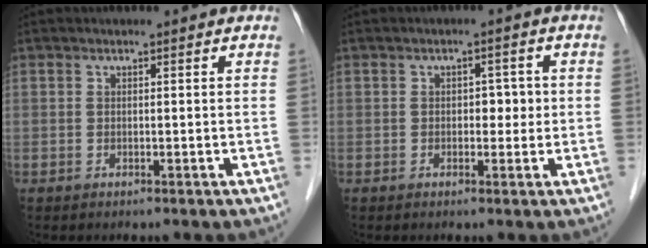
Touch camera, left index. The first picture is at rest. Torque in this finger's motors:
{"motor_torque": [-0.08, -0.15, -0.07, -0.01]}